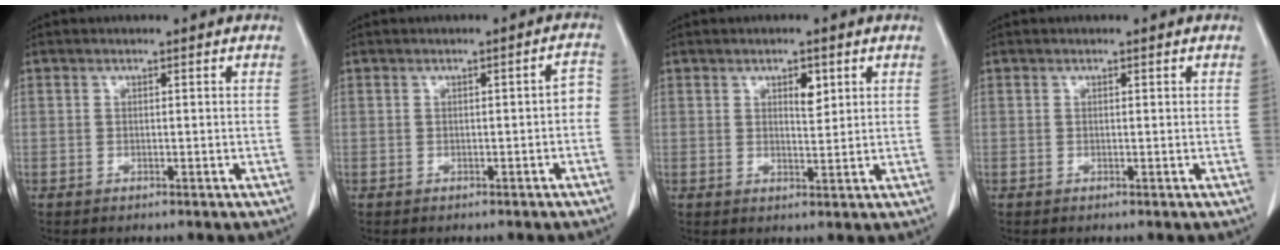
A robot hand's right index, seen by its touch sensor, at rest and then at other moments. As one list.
[{"total": 2.3, "force": [-0.7, 0.8, 2.1], "torque": [-0.018, 0.014, -0.008]}, {"total": 2.9, "force": [1.4, 1.1, 2.3], "torque": [-0.037, -0.004, 0.024]}, {"total": 0.0}]